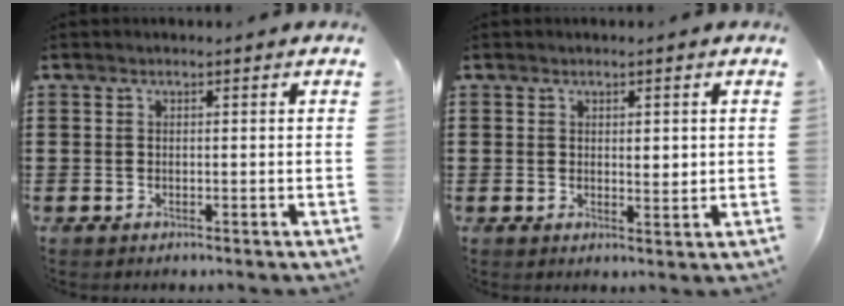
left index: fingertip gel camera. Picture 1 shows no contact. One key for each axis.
{"total": 1.8, "fx": 0.9, "fy": 0.7, "fz": 1.5, "tx": -0.021, "ty": 0.000, "tz": 0.013}